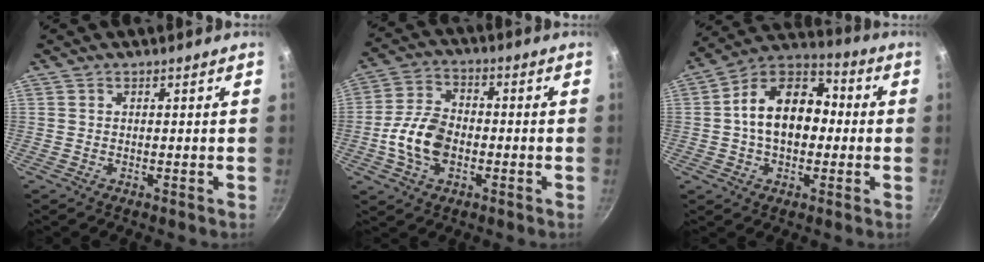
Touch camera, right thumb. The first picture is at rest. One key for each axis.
{"total": 10.6, "fx": -2.4, "fy": 6.9, "fz": 7.7, "tx": -0.136, "ty": 0.025, "tz": -0.051}
{"total": 15.9, "fx": 0.2, "fy": 10.8, "fz": 11.7, "tx": -0.153, "ty": 0.040, "tz": -0.018}